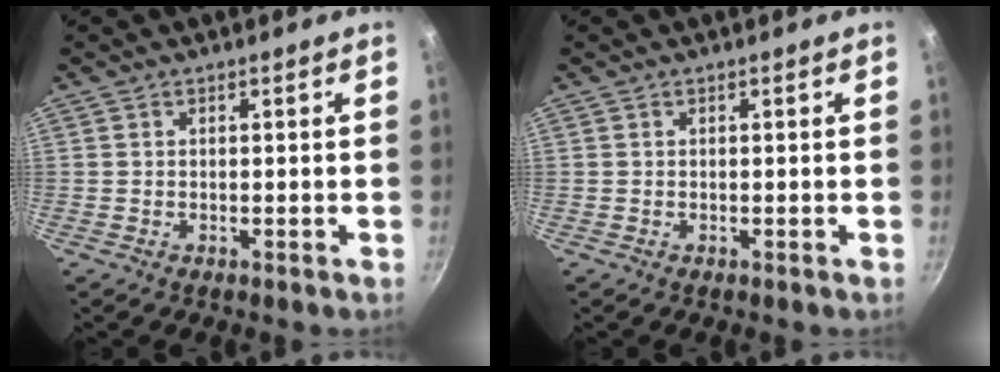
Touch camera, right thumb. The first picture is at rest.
{"total": 0.0}